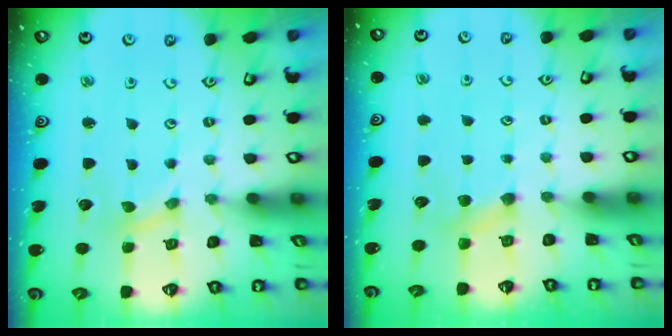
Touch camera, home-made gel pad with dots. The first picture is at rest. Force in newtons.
{"total": 4.2, "press": 4.2, "slide": 0.5}